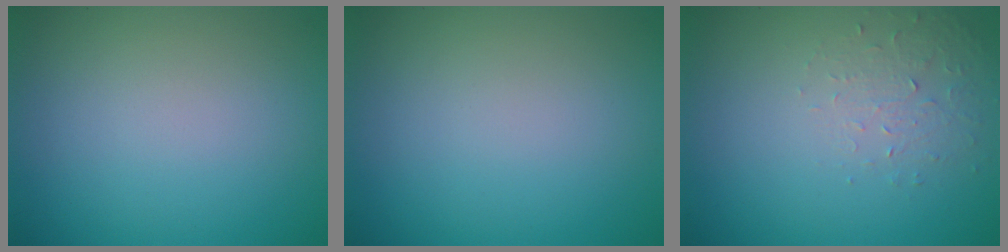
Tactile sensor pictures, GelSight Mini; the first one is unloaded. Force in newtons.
{"total": 0.0}
{"total": 1.4, "press": 0.7, "slide": 1.2}